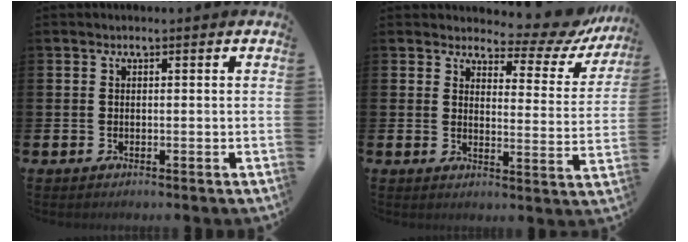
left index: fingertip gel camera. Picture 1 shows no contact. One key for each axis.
{"total": 5.4, "fx": 4.8, "fy": 1.9, "fz": 1.4, "tx": -0.023, "ty": -0.051, "tz": 0.074}